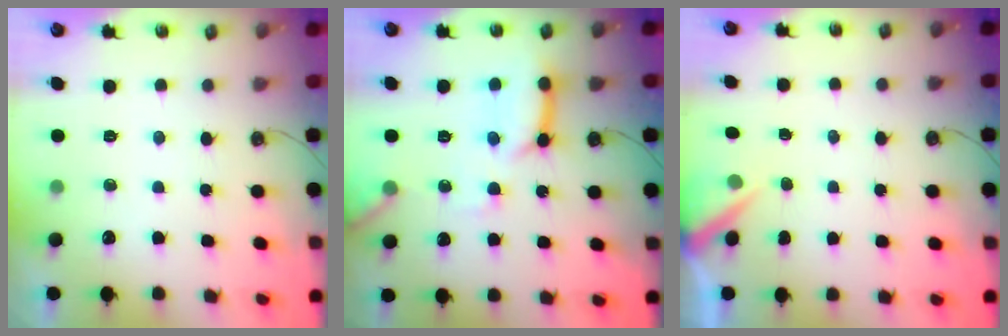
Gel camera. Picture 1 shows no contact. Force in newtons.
{"total": 14.7, "press": 14.6, "slide": 1.6}
{"total": 3.1, "press": 3.0, "slide": 0.4}